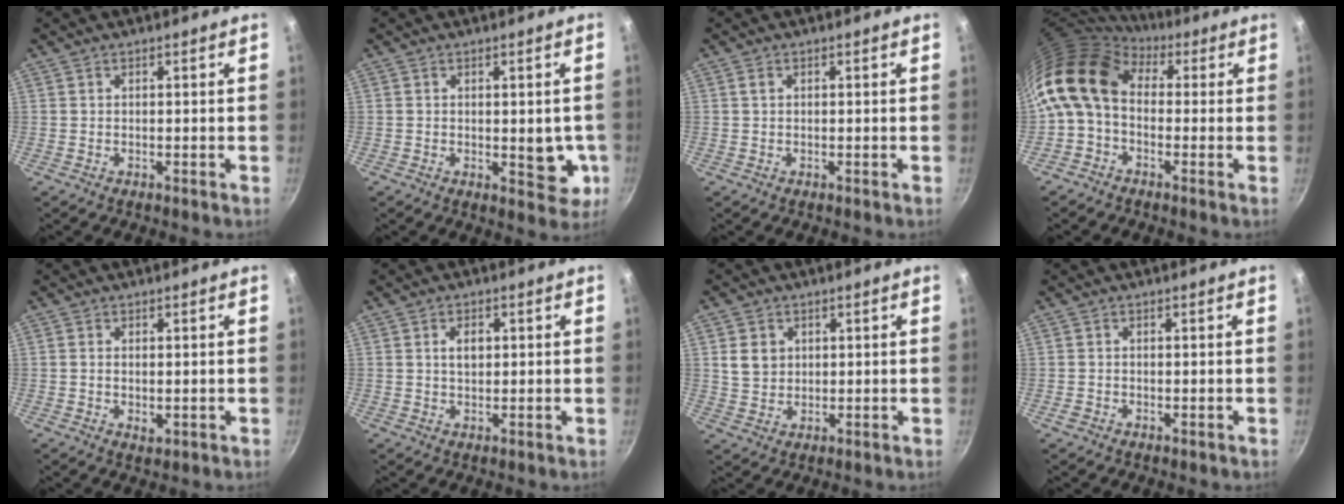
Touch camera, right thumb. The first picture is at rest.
{"total": 6.4, "force": [-0.7, 3.2, 5.5], "torque": [-0.043, -0.009, -0.005]}
{"total": 0.8, "force": [0.2, 0.6, 0.4], "torque": [-0.006, 0.002, 0.003]}
{"total": 12.4, "force": [1.6, 8.8, 8.6], "torque": [-0.154, 0.023, 0.004]}
{"total": 2.2, "force": [0.0, 1.3, 1.8], "torque": [-0.029, -0.006, 0.002]}
{"total": 3.1, "force": [0.7, 2.1, 2.3], "torque": [-0.026, 0.001, 0.012]}
{"total": 5.4, "force": [1.4, 4.4, 2.7], "torque": [-0.032, -0.003, 0.028]}
{"total": 0.7, "force": [-0.3, 0.5, 0.4], "torque": [-0.005, 0.001, -0.006]}